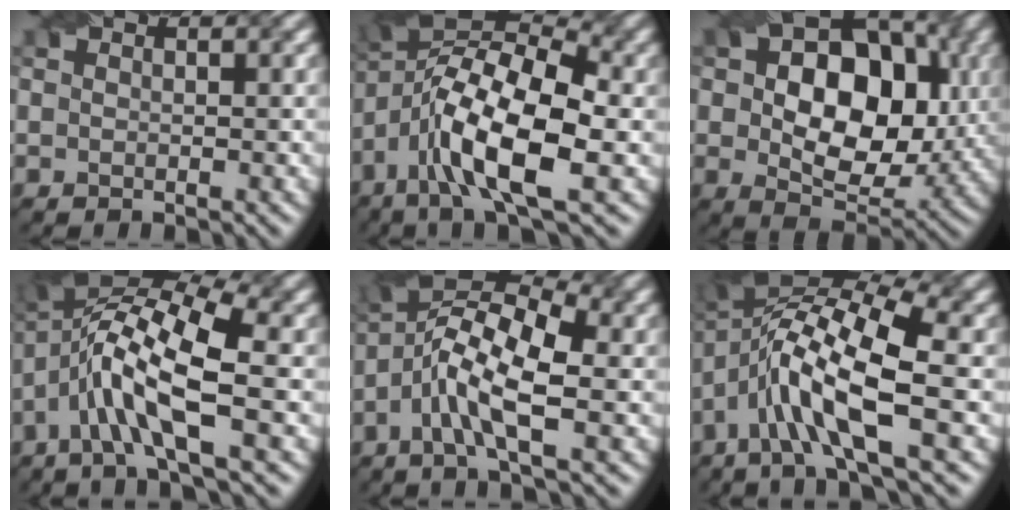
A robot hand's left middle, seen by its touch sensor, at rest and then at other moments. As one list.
[{"total": 12.8, "force": [-3.1, 4.7, 11.5], "torque": [-0.215, 0.016, -0.058]}, {"total": 12.3, "force": [1.0, 8.4, 9.0], "torque": [-0.133, -0.002, 0.020]}, {"total": 9.8, "force": [-1.5, 2.8, 9.2], "torque": [-0.182, 0.019, -0.040]}, {"total": 8.1, "force": [-1.6, 2.5, 7.5], "torque": [-0.150, 0.022, -0.043]}, {"total": 11.1, "force": [-1.6, 3.4, 10.4], "torque": [-0.198, 0.015, -0.038]}]